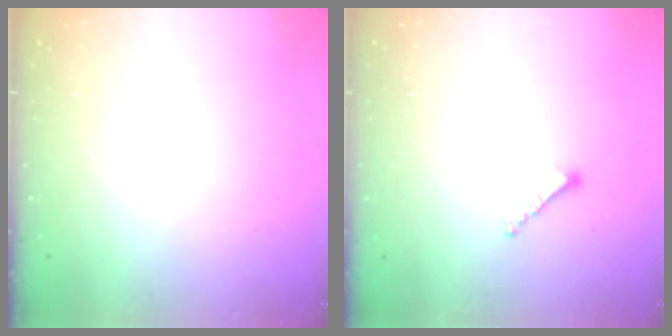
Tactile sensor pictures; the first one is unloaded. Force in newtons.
{"total": 1.8, "press": 1.7, "slide": 0.5}